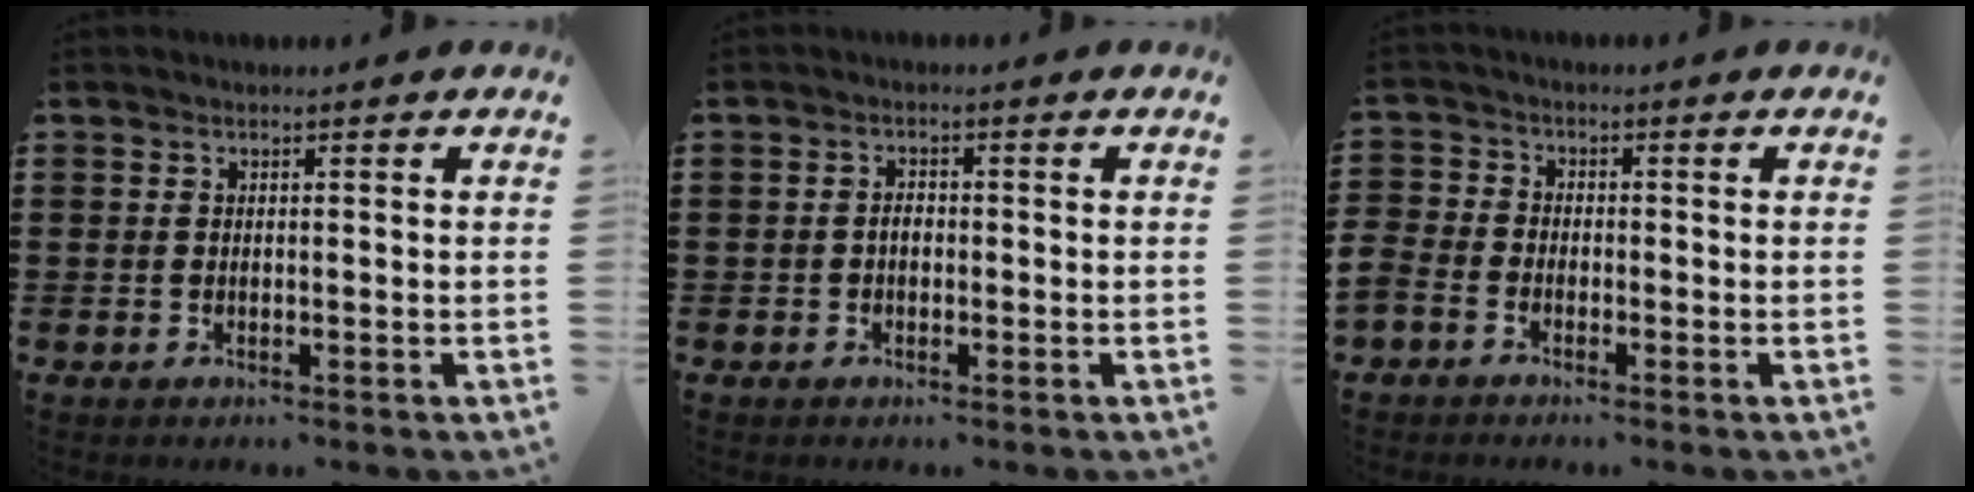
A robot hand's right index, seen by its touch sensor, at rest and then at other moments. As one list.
[{"total": 1.5, "force": [-0.2, 0.7, 1.3], "torque": [-0.024, 0.002, -0.003]}, {"total": 2.5, "force": [-2.1, 1.1, 0.5], "torque": [-0.030, -0.003, -0.050]}]